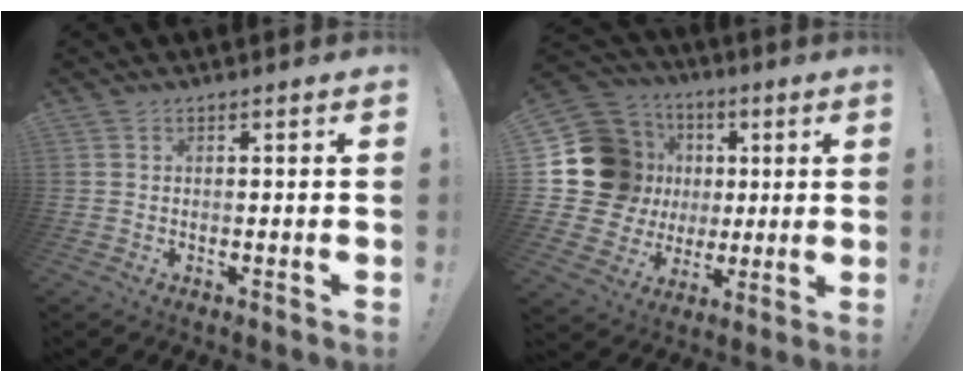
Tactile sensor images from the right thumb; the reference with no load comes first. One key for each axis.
{"total": 20.2, "fx": 2.9, "fy": 18.1, "fz": 8.4, "tx": -0.141, "ty": -0.008, "tz": 0.099}